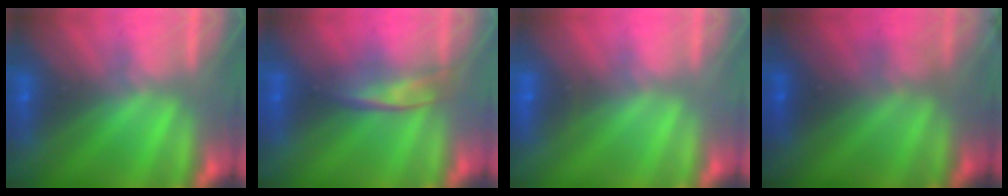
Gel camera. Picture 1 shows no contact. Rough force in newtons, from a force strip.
{"total": 2.2}
{"total": 1.8}
{"total": 2.8}